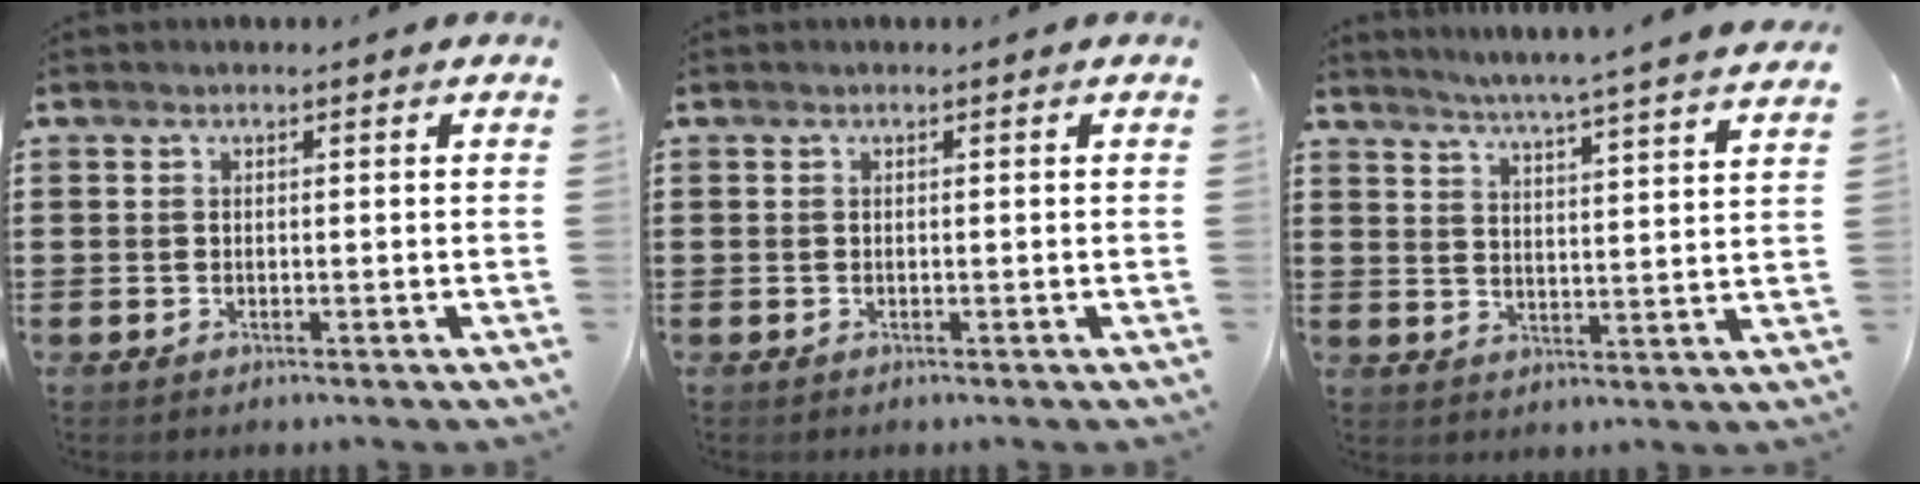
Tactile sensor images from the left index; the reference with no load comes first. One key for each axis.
{"total": 0.0}
{"total": 4.7, "fx": 4.3, "fy": -1.4, "fz": 1.3, "tx": -0.042, "ty": -0.036, "tz": 0.069}